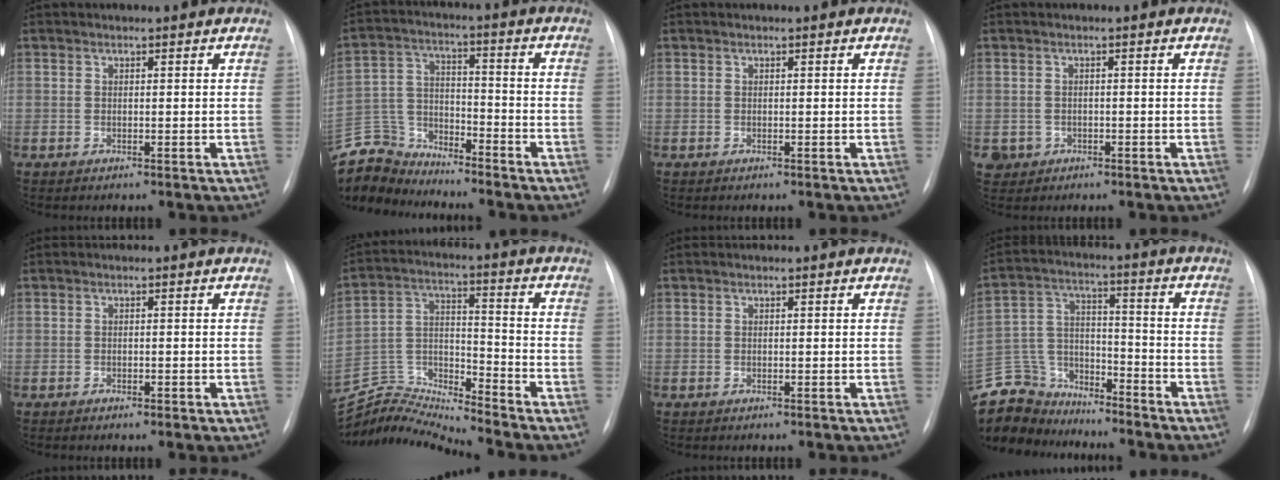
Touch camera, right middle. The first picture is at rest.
{"total": 11.0, "force": [-10.7, 2.5, 0.3], "torque": [-0.013, 0.018, -0.208]}
{"total": 0.0}
{"total": 2.5, "force": [-0.9, 2.3, 0.1], "torque": [0.001, 0.008, -0.011]}
{"total": 1.1, "force": [-0.6, 0.3, 0.8], "torque": [-0.014, 0.000, -0.006]}
{"total": 12.0, "force": [-11.7, -2.3, -0.7], "torque": [0.006, 0.045, -0.224]}
{"total": 0.0}
{"total": 14.7, "force": [-13.4, 5.7, 1.8], "torque": [-0.050, 0.039, -0.240]}